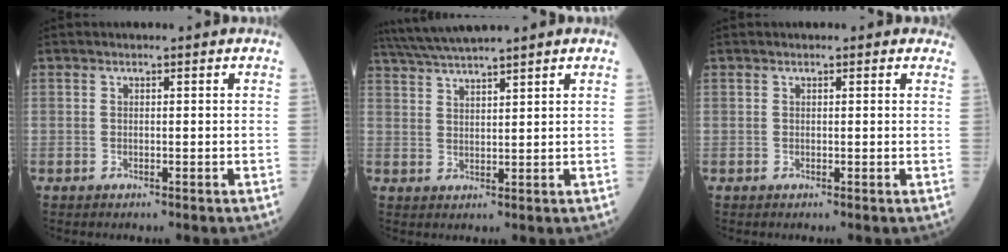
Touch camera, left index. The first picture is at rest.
{"total": 7.2, "force": [6.3, -0.7, 3.4], "torque": [-0.067, 0.030, 0.117]}
{"total": 0.5, "force": [0.4, 0.4, 0.1], "torque": [-0.001, -0.001, -0.005]}